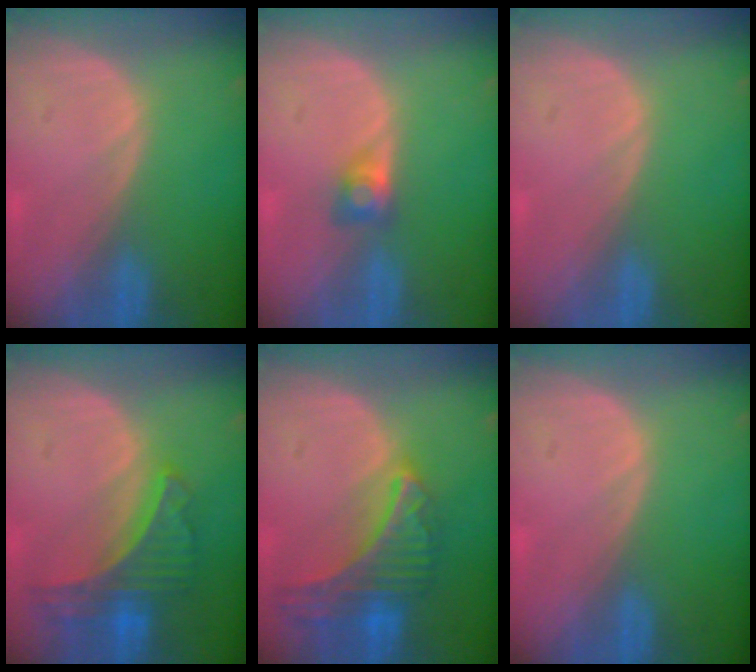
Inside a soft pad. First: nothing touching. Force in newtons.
{"total": 2.7, "press": 2.5, "slide": 1.1}
{"total": 0.0}
{"total": 7.8, "press": 6.9, "slide": 3.6}
{"total": 9.2, "press": 8.0, "slide": 4.4}
{"total": 0.0}